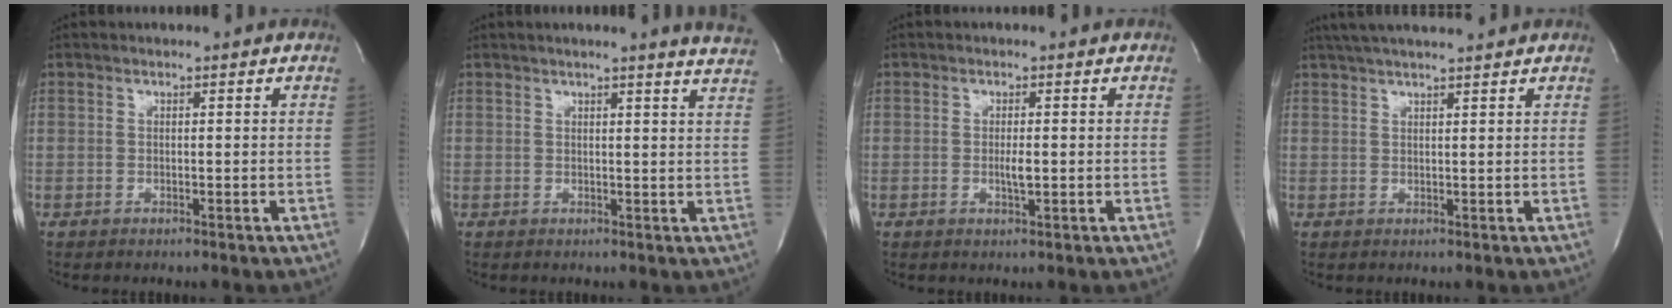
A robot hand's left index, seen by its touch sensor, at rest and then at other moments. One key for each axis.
{"total": 7.1, "fx": 6.4, "fy": -0.8, "fz": 2.9, "tx": -0.034, "ty": -0.021, "tz": 0.049}
{"total": 1.9, "fx": -0.3, "fy": 0.4, "fz": 1.9, "tx": -0.038, "ty": -0.002, "tz": -0.003}
{"total": 8.4, "fx": 7.4, "fy": 0.0, "fz": 4.0, "tx": -0.068, "ty": 0.028, "tz": 0.108}